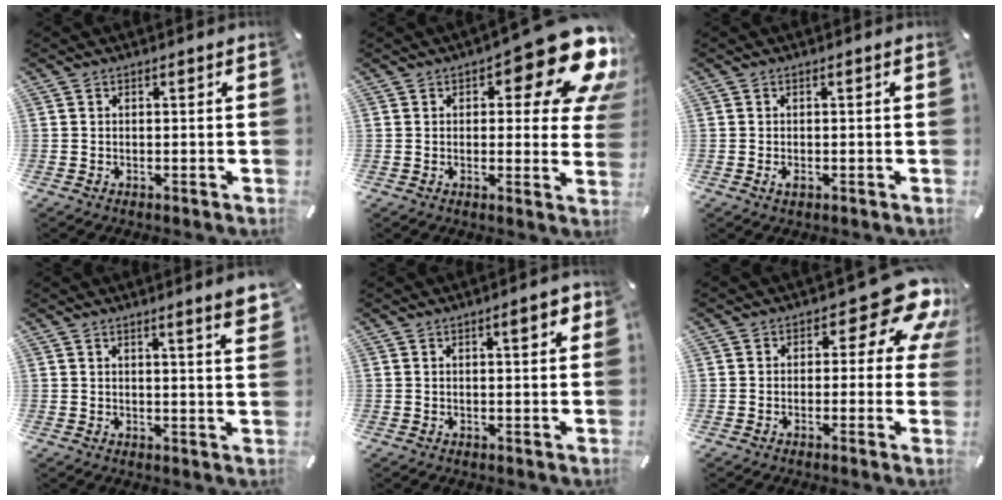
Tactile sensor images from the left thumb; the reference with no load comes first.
{"total": 16.9, "force": [8.5, 6.6, 13.0], "torque": [-0.160, -0.062, 0.139]}
{"total": 1.4, "force": [-0.6, 0.6, 1.1], "torque": [-0.020, -0.001, -0.008]}
{"total": 5.3, "force": [3.2, 0.2, 4.3], "torque": [-0.071, -0.015, 0.051]}
{"total": 4.5, "force": [1.9, 1.3, 3.9], "torque": [-0.055, -0.003, 0.025]}
{"total": 13.5, "force": [5.9, 6.2, 10.4], "torque": [-0.127, -0.037, 0.099]}